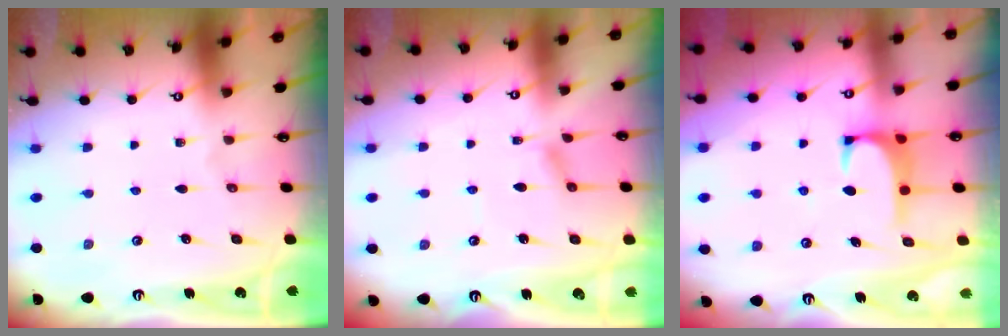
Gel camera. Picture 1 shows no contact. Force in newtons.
{"total": 1.4, "press": 1.3, "slide": 0.5}
{"total": 1.3, "press": 1.2, "slide": 0.5}